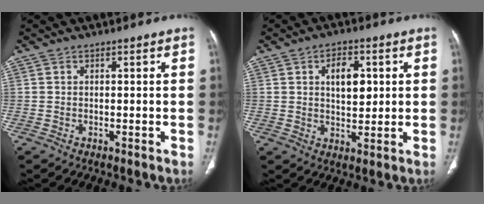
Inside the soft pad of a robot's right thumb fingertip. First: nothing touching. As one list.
[{"total": 7.1, "force": [1.8, 4.0, 5.6], "torque": [-0.062, -0.012, 0.029]}]